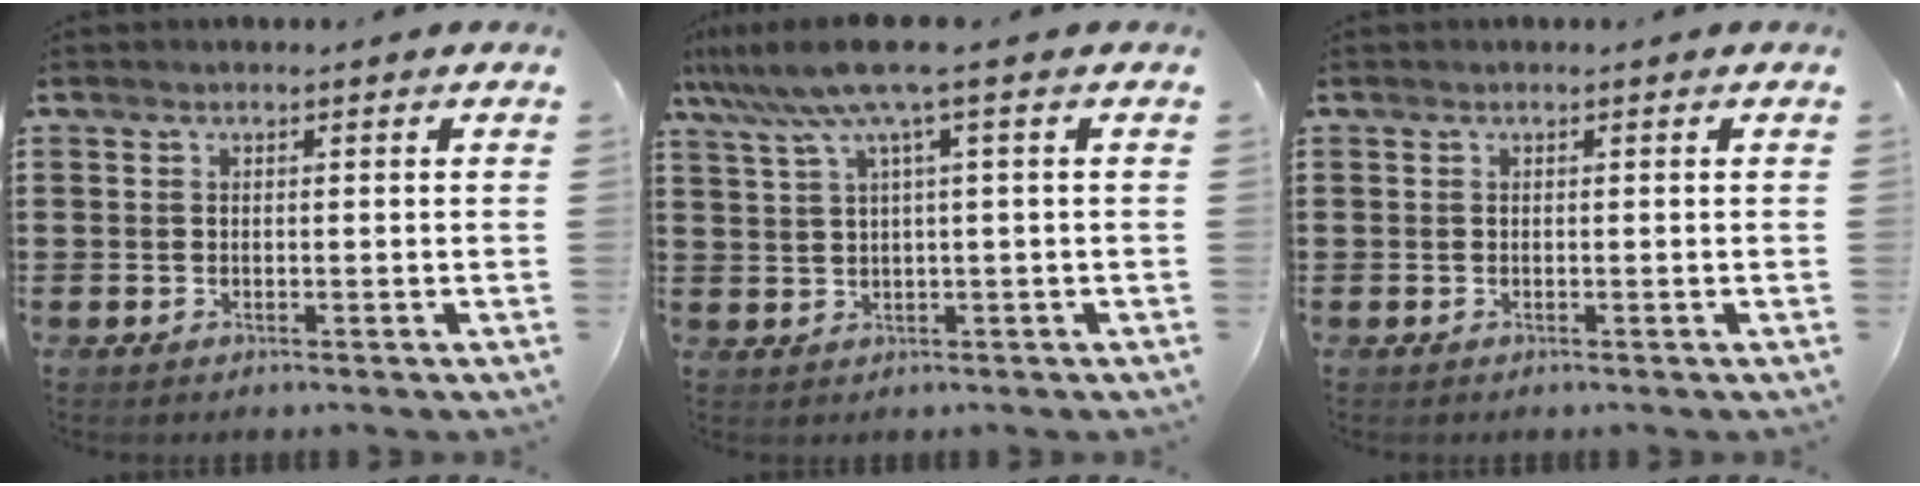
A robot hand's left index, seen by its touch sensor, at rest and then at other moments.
{"total": 7.0, "force": [3.2, -0.2, 6.2], "torque": [-0.143, -0.017, 0.050]}
{"total": 0.0}